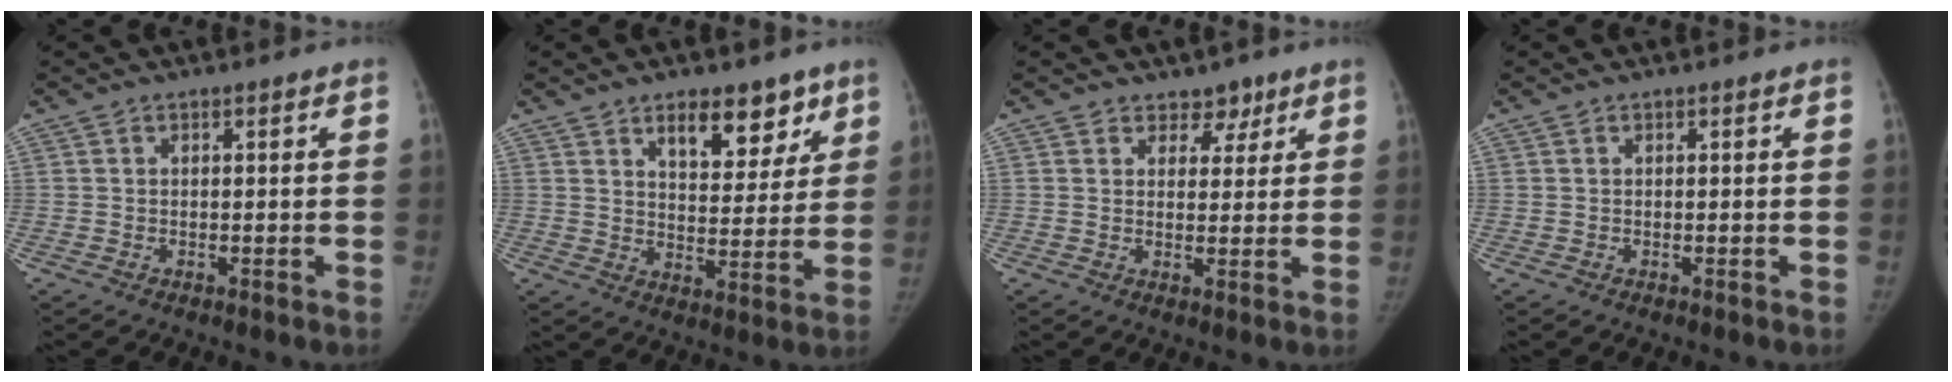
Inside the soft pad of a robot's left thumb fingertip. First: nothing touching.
{"total": 10.8, "force": [6.8, 5.5, 6.4], "torque": [-0.052, -0.041, 0.106]}
{"total": 3.7, "force": [2.6, 2.5, 0.7], "torque": [0.019, -0.015, 0.036]}
{"total": 0.0}